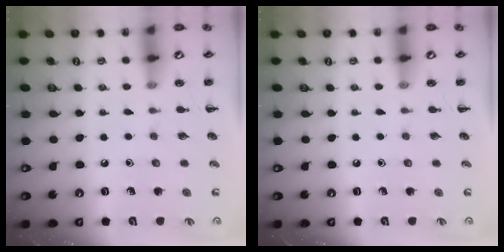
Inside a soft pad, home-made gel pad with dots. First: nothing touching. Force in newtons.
{"total": 0.0}